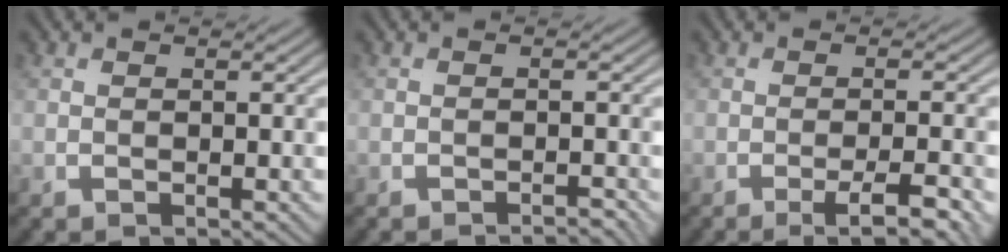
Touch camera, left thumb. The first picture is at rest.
{"total": 1.3, "force": [-1.2, 0.1, 0.5], "torque": [0.002, 0.007, -0.022]}
{"total": 6.2, "force": [-3.4, 1.0, 5.1], "torque": [-0.075, 0.012, -0.047]}